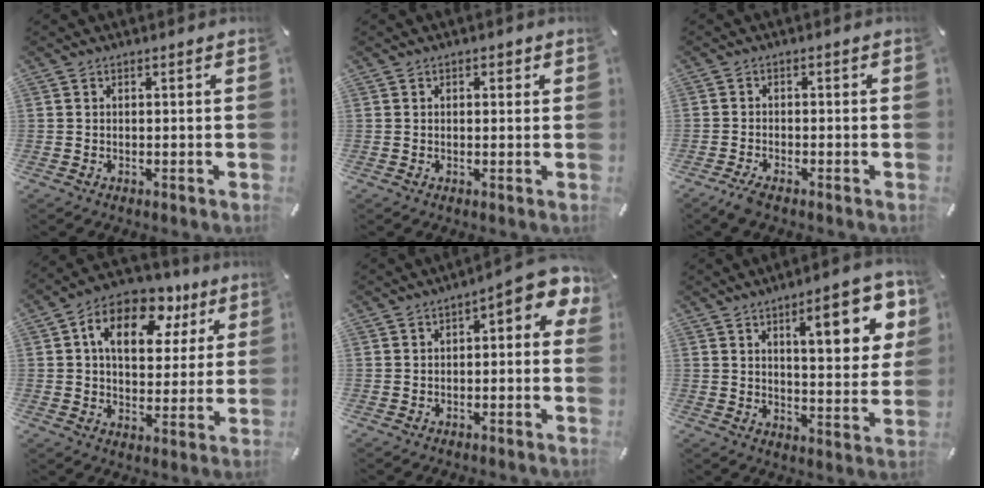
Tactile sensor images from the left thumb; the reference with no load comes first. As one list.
[{"total": 1.1, "force": [0.3, 0.9, 0.6], "torque": [-0.004, 0.004, 0.002]}, {"total": 2.5, "force": [-1.9, 0.4, 1.5], "torque": [-0.037, 0.002, -0.039]}, {"total": 14.2, "force": [6.3, 9.6, 8.4], "torque": [-0.126, -0.021, 0.110]}, {"total": 5.9, "force": [1.1, 2.7, 5.2], "torque": [-0.073, -0.008, 0.014]}, {"total": 15.2, "force": [7.0, 5.2, 12.4], "torque": [-0.164, -0.025, 0.104]}]